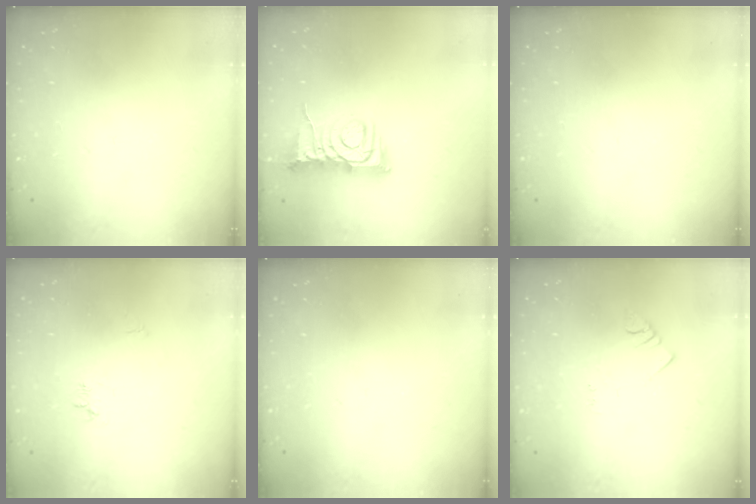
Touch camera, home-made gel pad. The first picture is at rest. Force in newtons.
{"total": 8.8, "press": 8.8, "slide": 0.4}
{"total": 0.0}
{"total": 6.0, "press": 5.9, "slide": 0.6}
{"total": 0.0}
{"total": 1.5, "press": 1.5, "slide": 0.3}